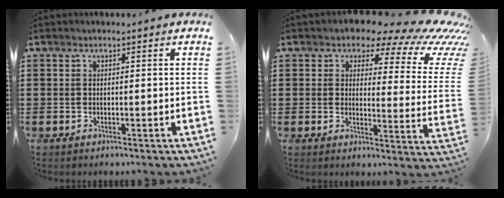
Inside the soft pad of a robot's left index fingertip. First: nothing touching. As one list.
[{"total": 8.5, "force": [6.6, 3.1, 4.3], "torque": [-0.074, -0.047, 0.108]}]